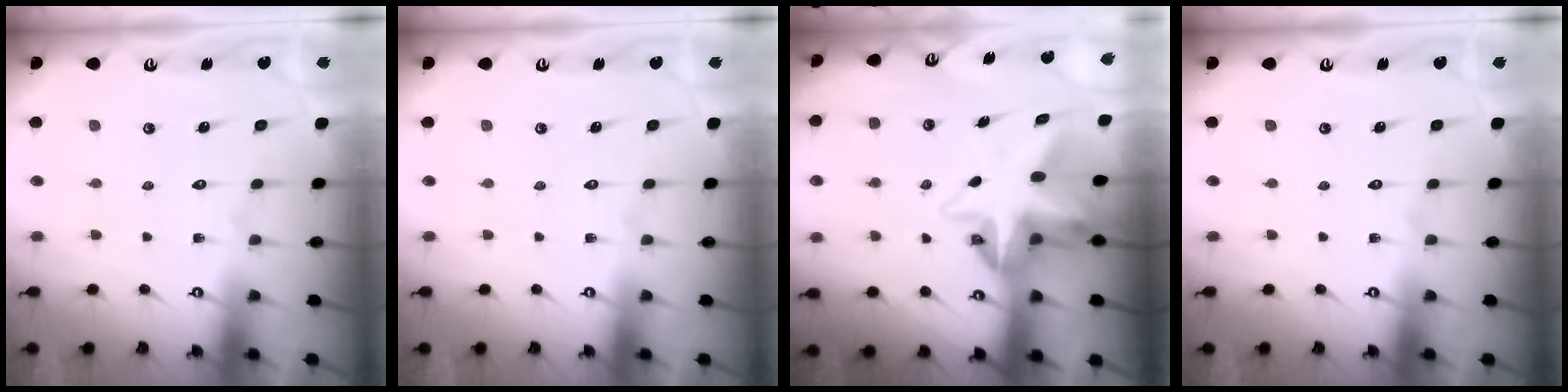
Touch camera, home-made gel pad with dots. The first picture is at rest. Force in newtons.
{"total": 0.0}
{"total": 8.4, "press": 8.2, "slide": 1.9}
{"total": 0.0}